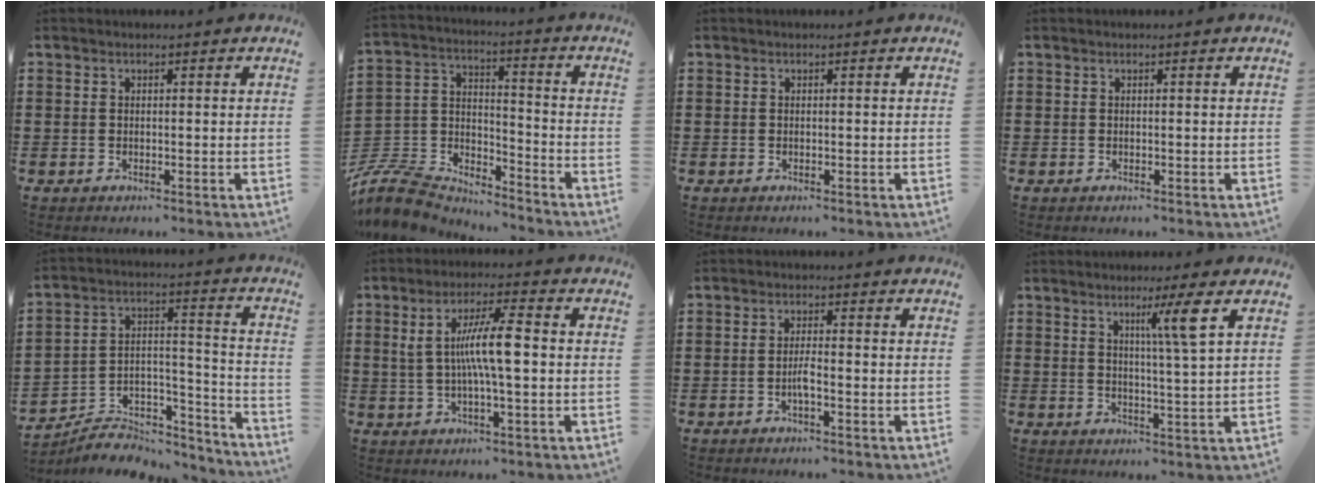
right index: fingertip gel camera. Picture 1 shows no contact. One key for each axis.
{"total": 8.5, "fx": -8.0, "fy": 2.4, "fz": 1.8, "tx": -0.065, "ty": 0.003, "tz": -0.165}
{"total": 0.0}
{"total": 0.0}
{"total": 6.6, "fx": -5.9, "fy": 2.7, "fz": 1.4, "tx": -0.017, "ty": 0.017, "tz": -0.112}
{"total": 8.3, "fx": 0.3, "fy": 1.0, "fz": 8.2, "tx": -0.156, "ty": 0.000, "tz": -0.003}
{"total": 2.4, "fx": -0.9, "fy": 0.1, "fz": 2.2, "tx": -0.049, "ty": -0.002, "tz": -0.020}
{"total": 5.8, "fx": 2.7, "fy": -0.8, "fz": 5.1, "tx": -0.090, "ty": -0.011, "tz": 0.036}